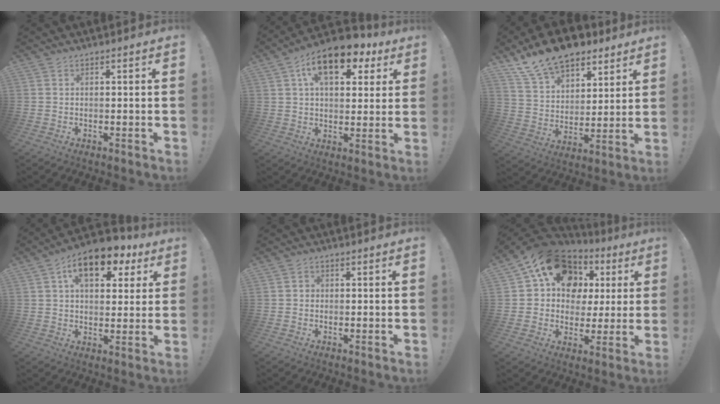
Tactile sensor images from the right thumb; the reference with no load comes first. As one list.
[{"total": 15.0, "force": [7.2, 7.9, 10.5], "torque": [-0.158, -0.026, 0.123]}, {"total": 16.0, "force": [12.4, 8.2, 5.9], "torque": [-0.106, -0.091, 0.231]}, {"total": 13.3, "force": [6.6, 7.3, 8.9], "torque": [-0.124, -0.029, 0.114]}, {"total": 1.3, "force": [-0.6, 1.2, 0.3], "torque": [-0.007, 0.005, -0.010]}, {"total": 17.5, "force": [8.0, 13.0, 8.4], "torque": [-0.124, -0.044, 0.164]}]